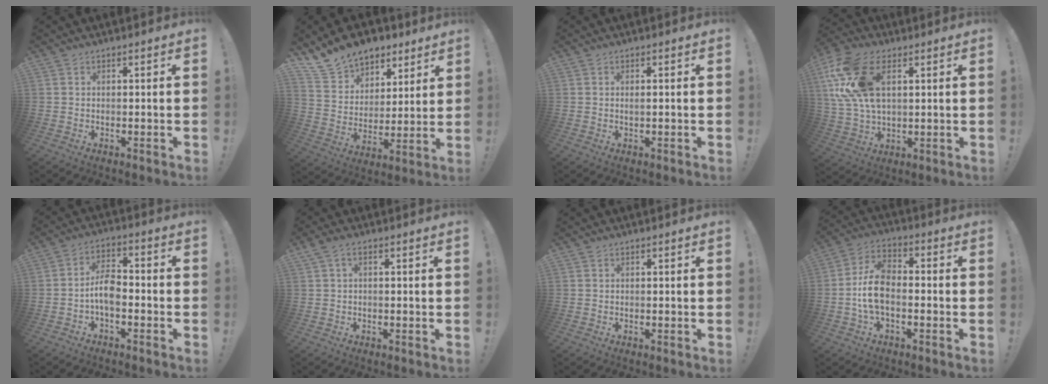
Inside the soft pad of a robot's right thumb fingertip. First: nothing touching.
{"total": 14.3, "force": [11.0, 8.5, 3.3], "torque": [-0.062, -0.080, 0.207]}
{"total": 0.9, "force": [0.0, -0.1, 0.9], "torque": [-0.016, -0.002, -0.002]}
{"total": 18.0, "force": [6.2, 10.6, 13.1], "torque": [-0.282, -0.009, 0.116]}
{"total": 7.6, "force": [-2.8, 3.8, 6.0], "torque": [-0.123, 0.010, -0.050]}
{"total": 2.1, "force": [0.1, 0.8, 1.9], "torque": [-0.040, 0.005, 0.004]}
{"total": 0.0}
{"total": 11.0, "force": [-2.4, 6.5, 8.5], "torque": [-0.183, 0.012, -0.045]}